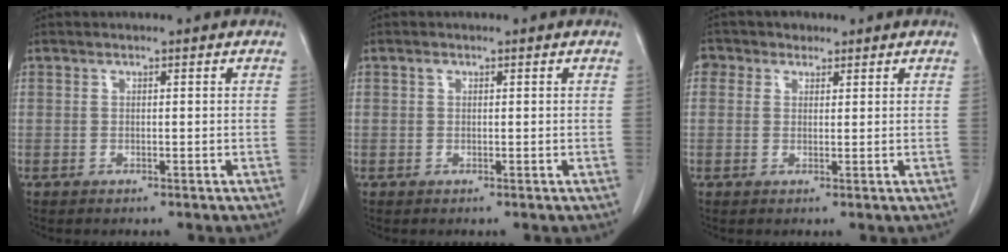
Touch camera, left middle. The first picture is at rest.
{"total": 0.6, "force": [0.2, 0.4, 0.2], "torque": [-0.004, 0.003, 0.002]}
{"total": 3.1, "force": [1.6, 2.6, 0.6], "torque": [-0.016, 0.015, 0.025]}